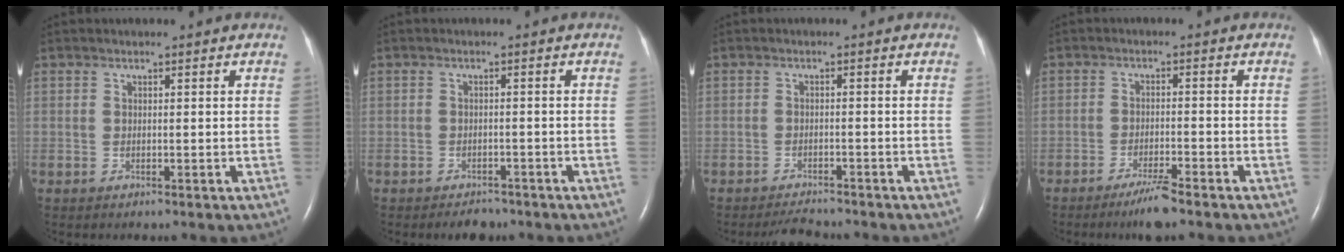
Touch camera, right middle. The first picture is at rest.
{"total": 2.7, "force": [-2.3, 1.2, 0.8], "torque": [-0.018, 0.000, -0.029]}
{"total": 3.4, "force": [-3.3, 0.4, 0.6], "torque": [-0.016, -0.012, -0.053]}
{"total": 4.2, "force": [-3.3, 0.0, 2.6], "torque": [-0.054, -0.009, -0.060]}